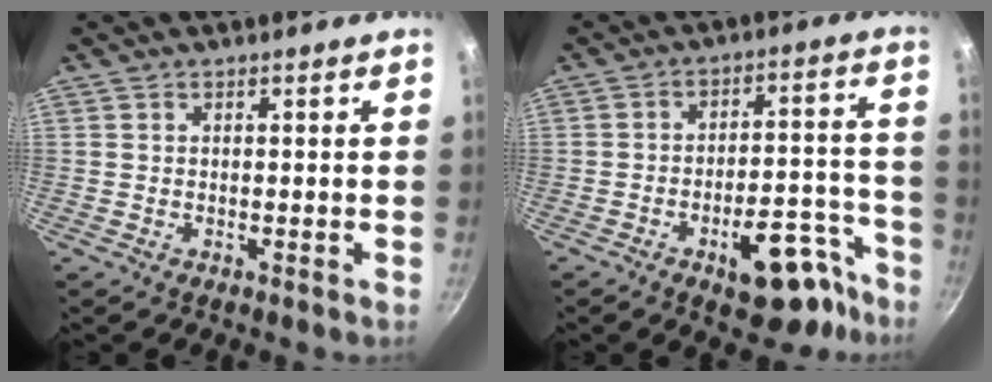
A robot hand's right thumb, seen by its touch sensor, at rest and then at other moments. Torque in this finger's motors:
{"motor_torque": [1.58, 0.92, 0.84, -0.89, 0.22]}